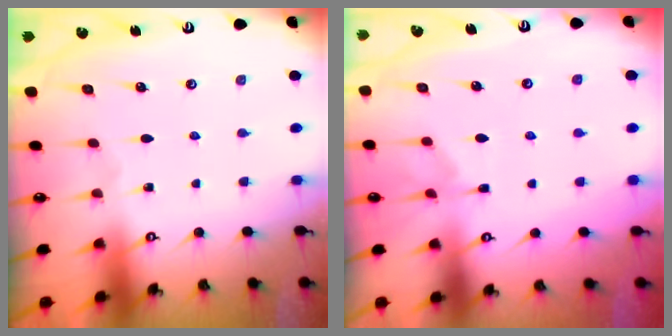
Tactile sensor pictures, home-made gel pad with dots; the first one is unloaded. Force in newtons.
{"total": 1.2, "press": 0.1, "slide": 1.2}